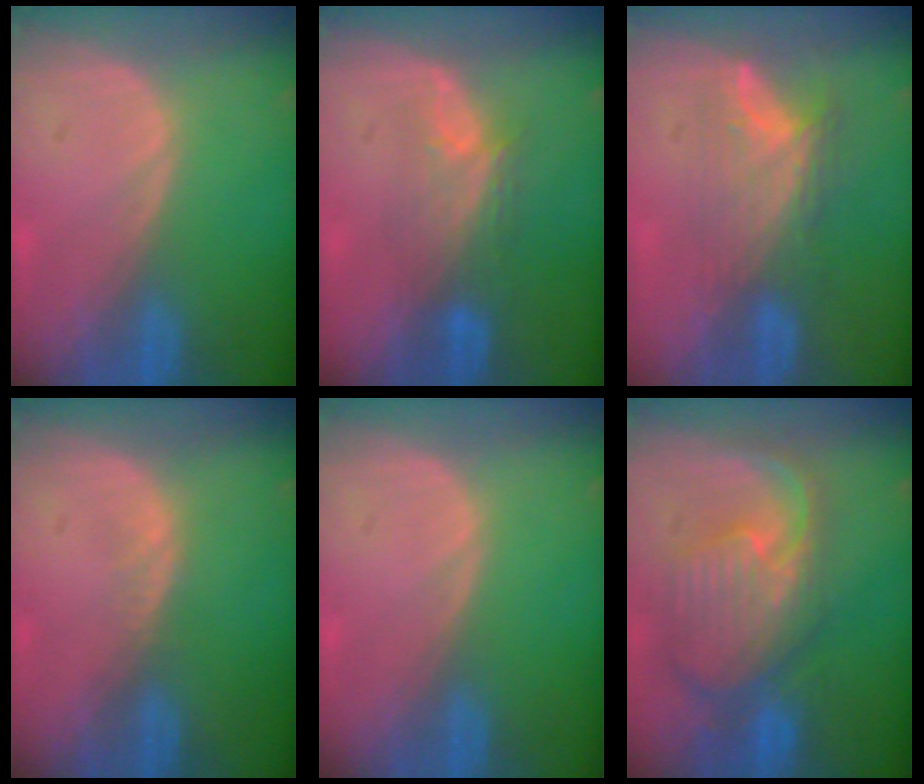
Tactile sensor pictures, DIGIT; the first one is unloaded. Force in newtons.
{"total": 5.2, "press": 5.0, "slide": 1.4}
{"total": 8.2, "press": 6.8, "slide": 4.7}
{"total": 0.8, "press": 0.7, "slide": 0.2}
{"total": 0.0}
{"total": 10.9, "press": 9.6, "slide": 5.2}